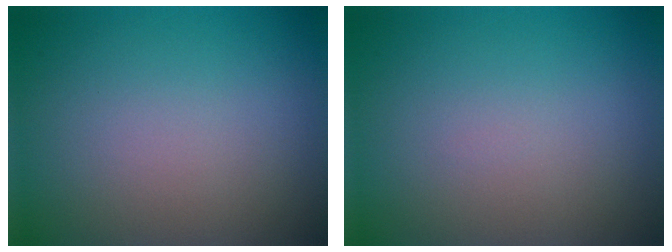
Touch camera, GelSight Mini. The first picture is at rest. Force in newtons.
{"total": 0.0}